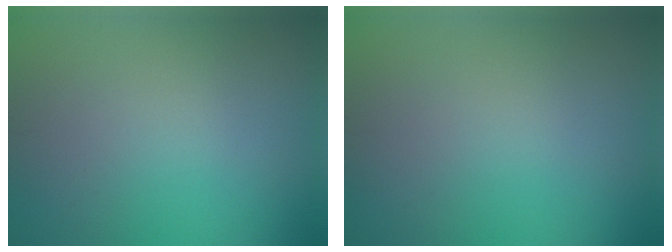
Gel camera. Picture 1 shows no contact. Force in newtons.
{"total": 0.0}